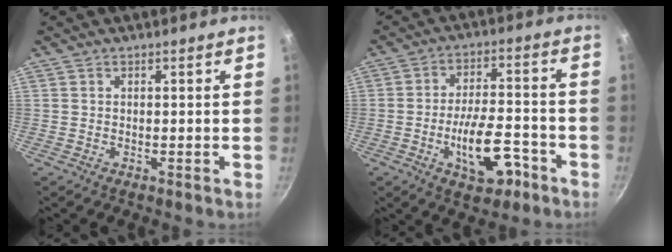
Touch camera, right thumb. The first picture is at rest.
{"total": 12.0, "force": [-5.1, 5.4, 9.3], "torque": [-0.135, 0.036, -0.073]}